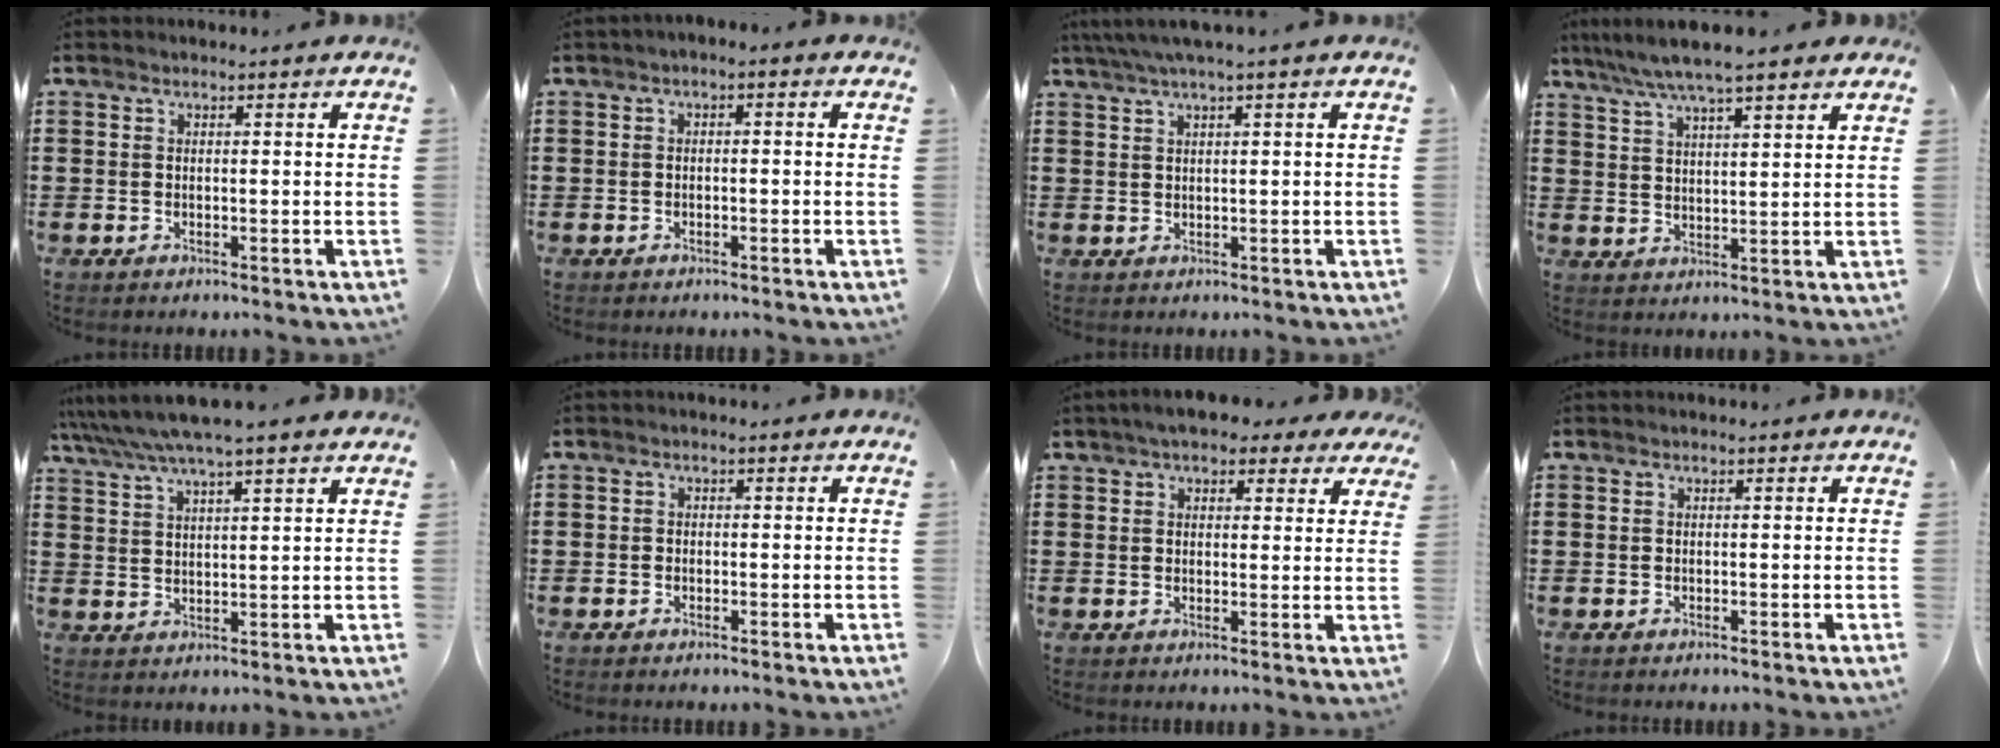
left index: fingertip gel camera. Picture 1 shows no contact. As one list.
[{"total": 1.2, "force": [-1.0, 0.3, 0.5], "torque": [-0.011, 0.000, -0.021]}, {"total": 2.1, "force": [1.1, -0.1, 1.8], "torque": [-0.034, 0.000, 0.019]}, {"total": 6.2, "force": [5.0, 0.5, 3.6], "torque": [-0.083, -0.012, 0.088]}, {"total": 5.8, "force": [4.9, 0.3, 3.0], "torque": [-0.075, -0.017, 0.085]}, {"total": 0.8, "force": [-0.5, 0.6, 0.2], "torque": [-0.005, 0.001, -0.010]}, {"total": 4.7, "force": [3.8, 1.6, 2.2], "torque": [-0.049, 0.003, 0.068]}, {"total": 0.0}]